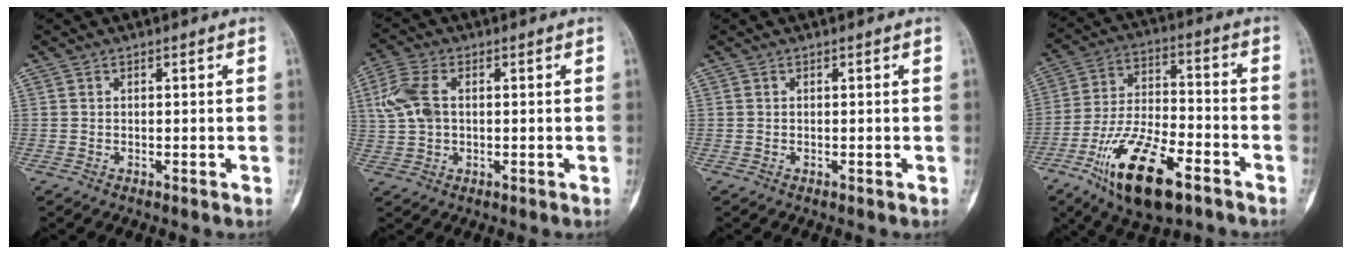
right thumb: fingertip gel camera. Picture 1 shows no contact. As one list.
[{"total": 7.5, "force": [1.2, 4.7, 5.8], "torque": [-0.139, 0.012, 0.024]}, {"total": 0.0}, {"total": 18.3, "force": [-9.7, 7.4, 13.6], "torque": [-0.243, 0.049, -0.165]}]